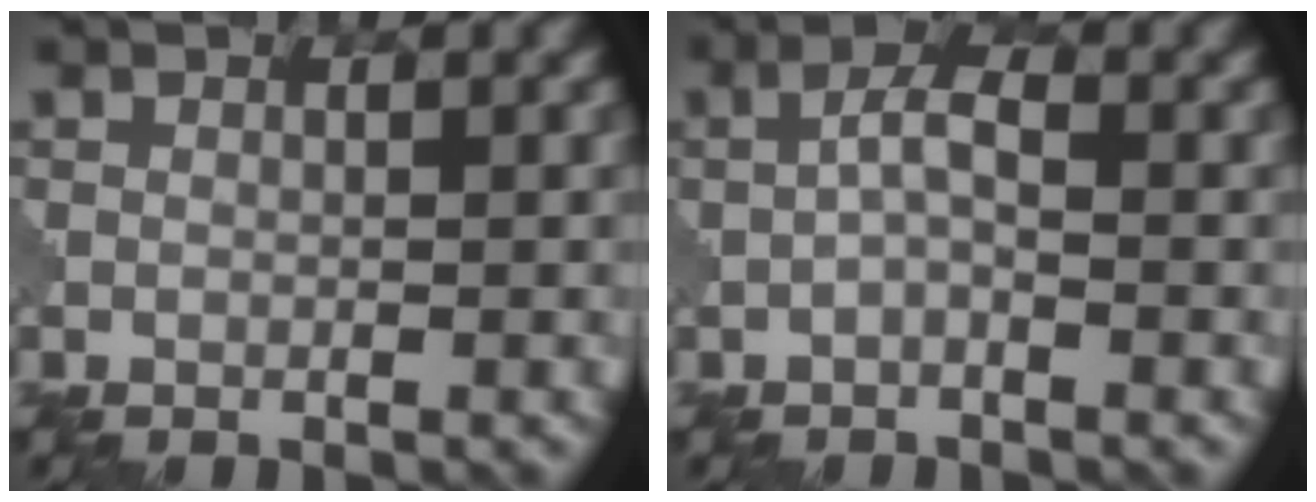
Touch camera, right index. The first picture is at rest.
{"total": 2.4, "force": [-0.5, 0.9, 2.2], "torque": [-0.045, 0.008, -0.013]}